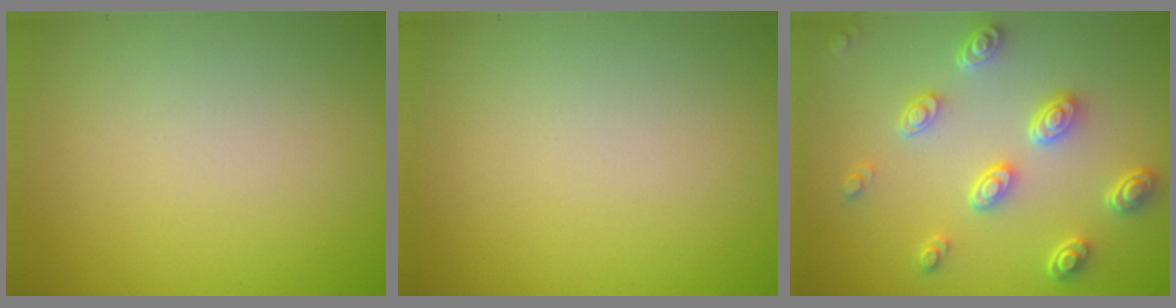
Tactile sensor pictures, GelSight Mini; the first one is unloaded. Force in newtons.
{"total": 0.0}
{"total": 4.6, "press": 3.6, "slide": 2.9}